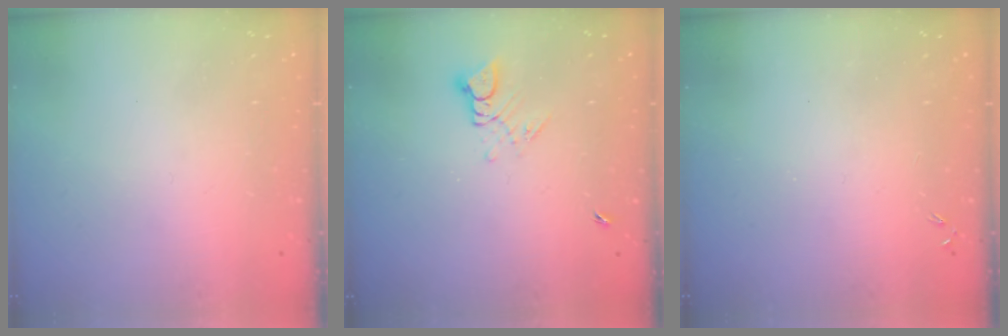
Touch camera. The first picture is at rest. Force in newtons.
{"total": 3.5, "press": 3.5, "slide": 0.4}
{"total": 0.0}